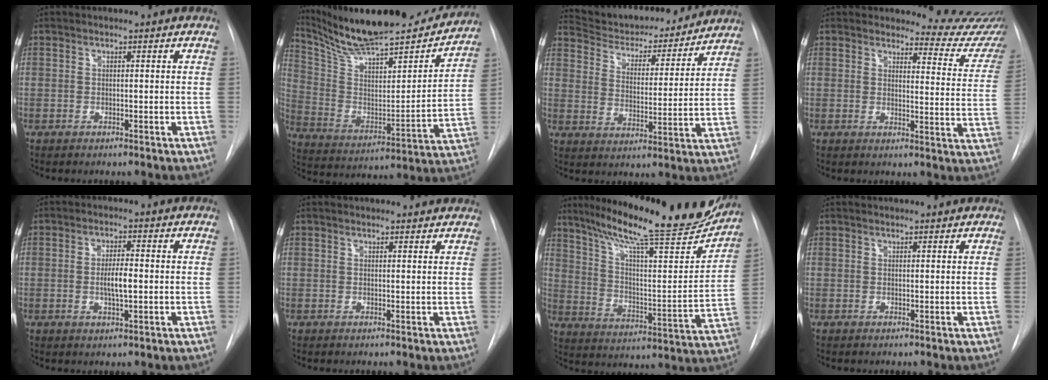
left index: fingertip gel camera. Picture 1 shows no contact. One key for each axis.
{"total": 26.2, "fx": 23.4, "fy": 4.0, "fz": 11.0, "tx": -0.194, "ty": -0.040, "tz": 0.353}
{"total": 17.9, "fx": 16.6, "fy": 4.0, "fz": 5.1, "tx": -0.073, "ty": -0.010, "tz": 0.241}
{"total": 10.5, "fx": 10.5, "fy": 1.1, "fz": 0.4, "tx": 0.023, "ty": -0.096, "tz": 0.089}
{"total": 3.7, "fx": -1.1, "fy": 0.5, "fz": 3.5, "tx": -0.064, "ty": -0.007, "tz": -0.015}
{"total": 6.1, "fx": 5.9, "fy": 1.2, "fz": 1.1, "tx": -0.002, "ty": 0.008, "tz": 0.049}
{"total": 24.6, "fx": 20.5, "fy": 2.7, "fz": 13.3, "tx": -0.216, "ty": -0.042, "tz": 0.292}
{"total": 2.5, "fx": 2.5, "fy": 0.3, "fz": 0.4, "tx": -0.009, "ty": 0.011, "tz": 0.025}